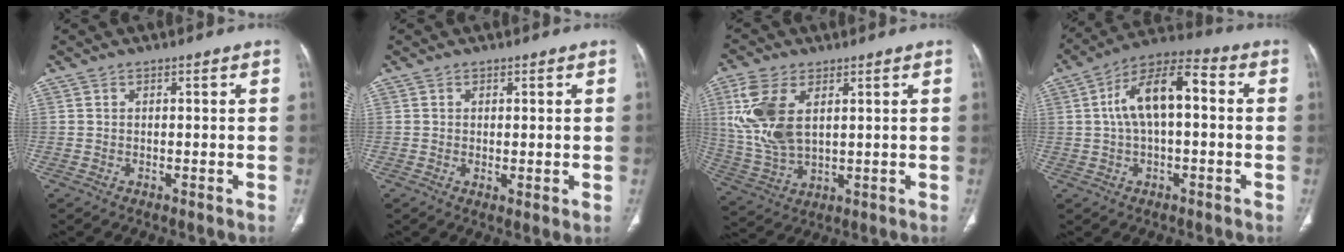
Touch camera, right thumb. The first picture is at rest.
{"total": 1.9, "force": [0.1, 0.6, 1.9], "torque": [-0.038, -0.011, 0.003]}
{"total": 12.5, "force": [3.6, 6.8, 9.9], "torque": [-0.224, -0.009, 0.081]}
{"total": 12.5, "force": [1.3, 5.8, 11.0], "torque": [-0.197, 0.039, 0.013]}